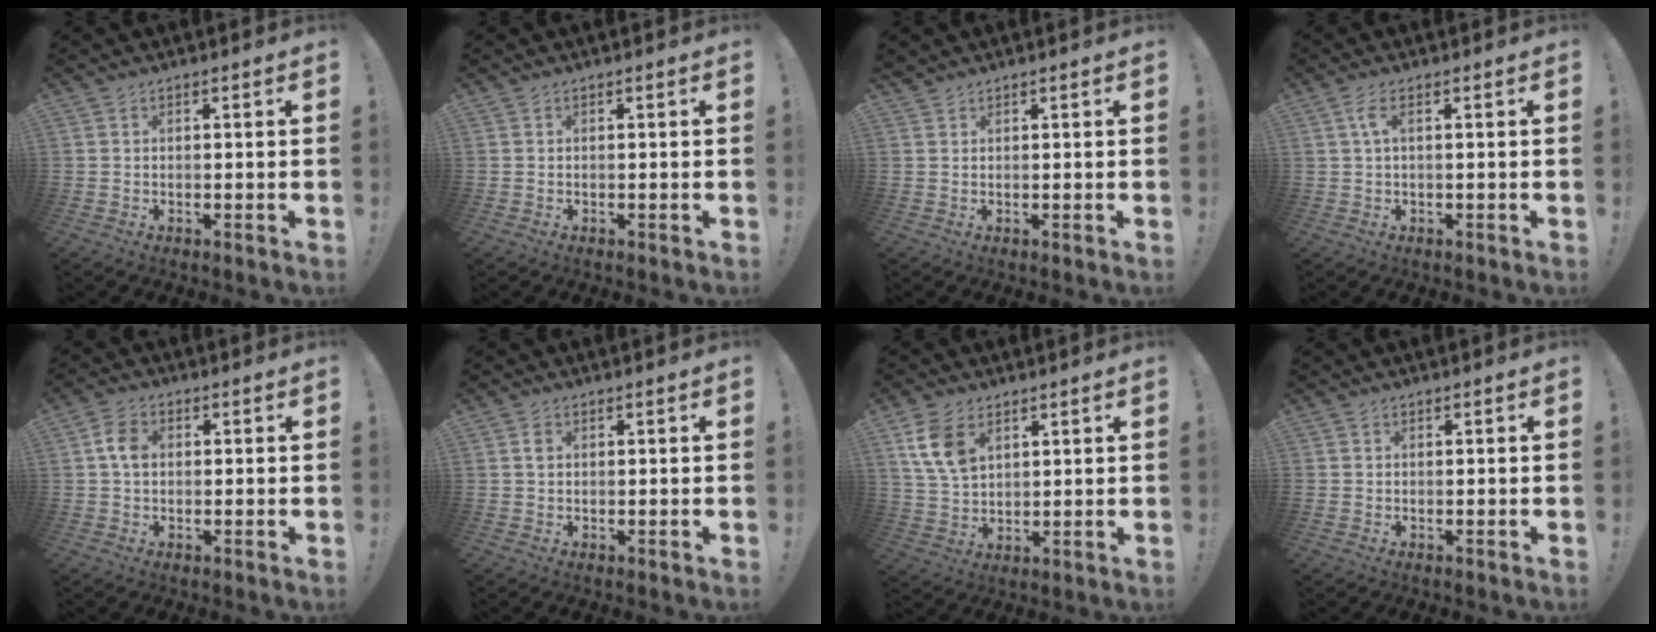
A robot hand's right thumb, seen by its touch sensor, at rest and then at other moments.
{"total": 0.0}
{"total": 1.5, "force": [1.4, 0.5, 0.2], "torque": [0.004, -0.006, 0.026]}
{"total": 3.2, "force": [0.7, 0.8, 3.0], "torque": [-0.061, 0.001, 0.012]}
{"total": 5.9, "force": [0.5, 4.3, 3.9], "torque": [-0.066, 0.014, 0.013]}
{"total": 1.6, "force": [0.3, 1.1, 1.1], "torque": [-0.016, 0.002, 0.005]}
{"total": 10.3, "force": [4.8, 6.8, 6.1], "torque": [-0.118, -0.006, 0.097]}
{"total": 0.6, "force": [-0.2, 0.5, 0.1], "torque": [-0.001, 0.001, -0.003]}